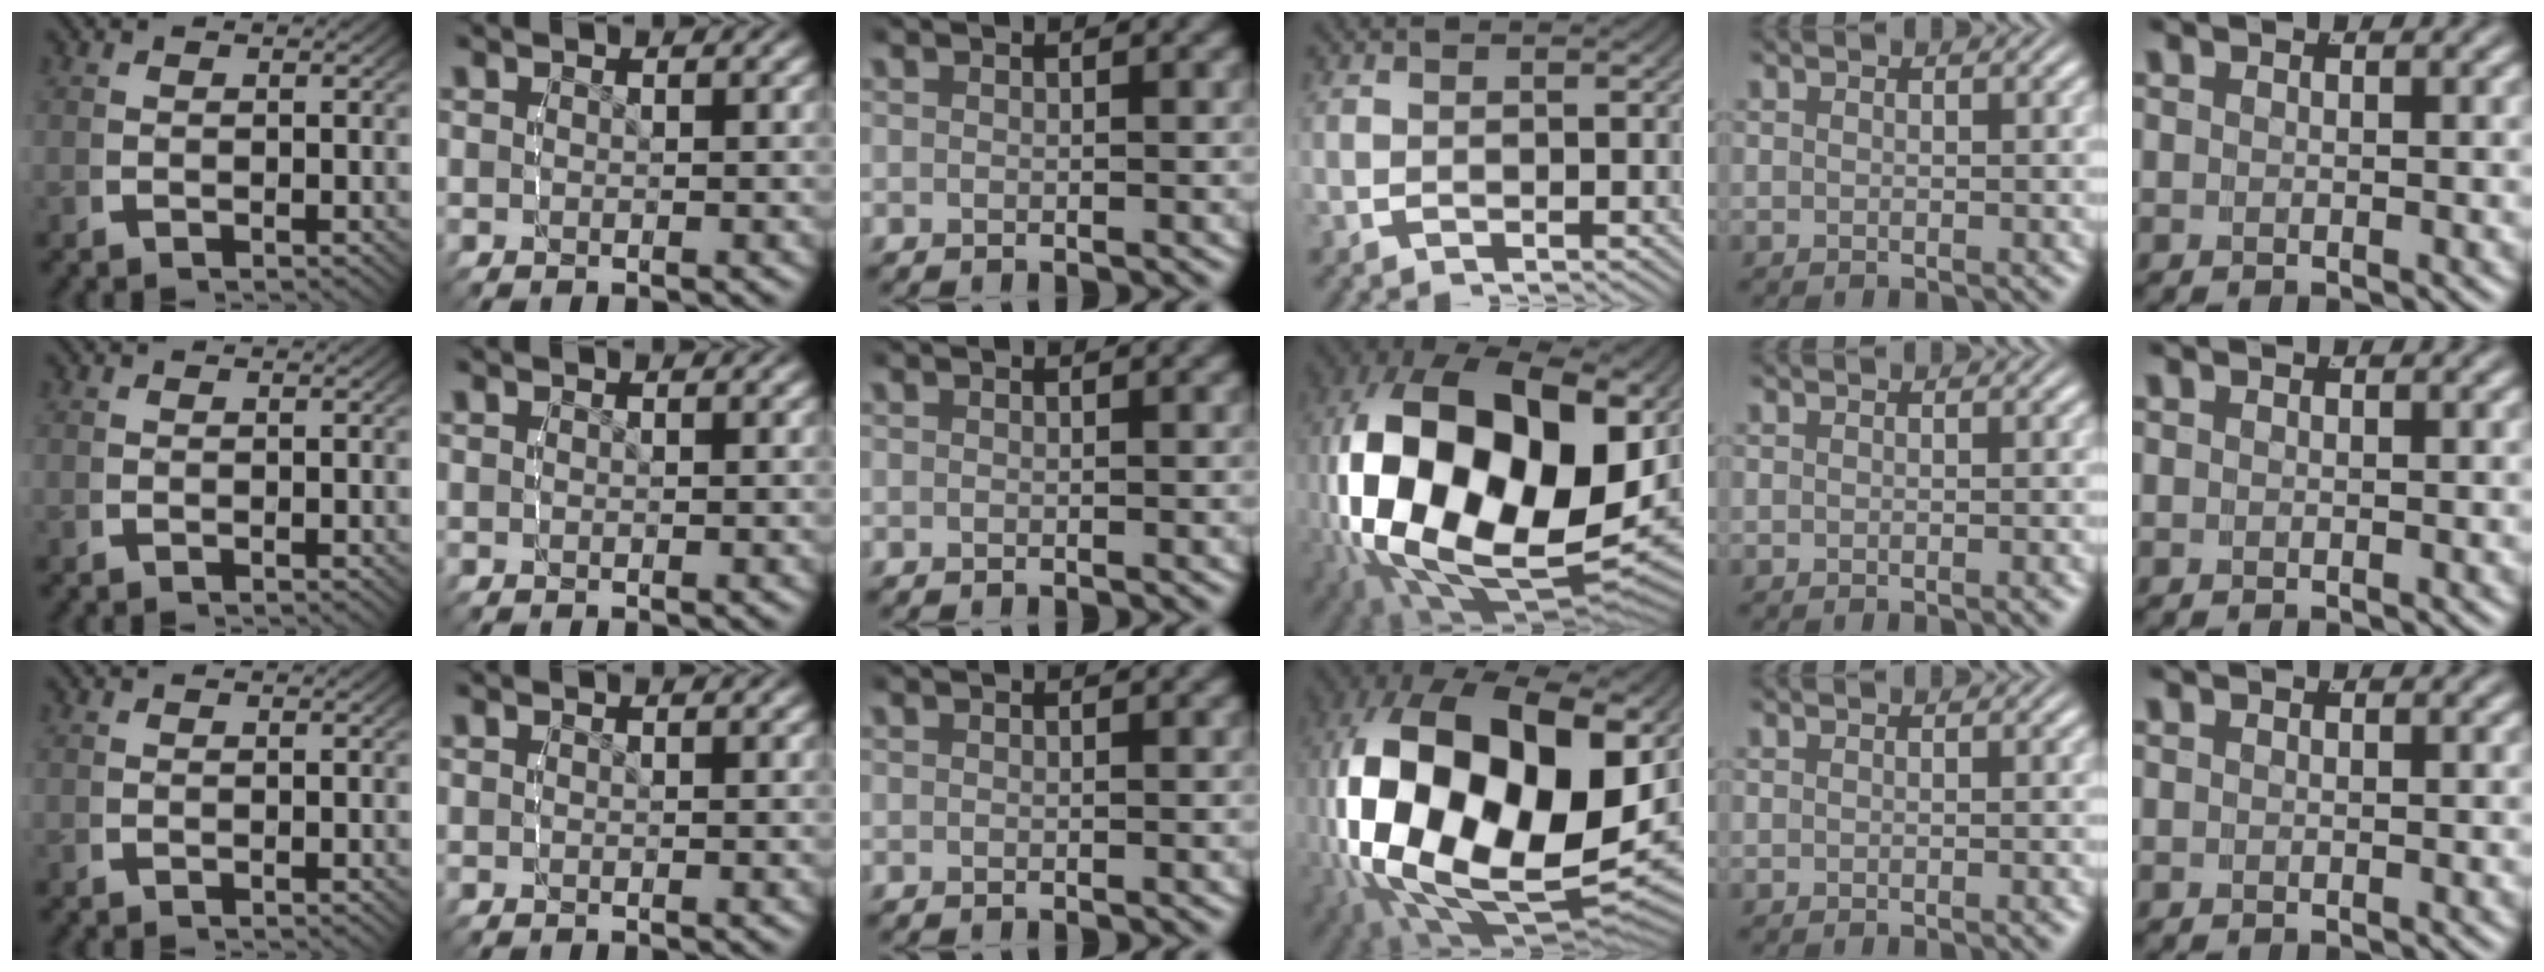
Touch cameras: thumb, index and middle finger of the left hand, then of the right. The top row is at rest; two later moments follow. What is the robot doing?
{"motion": "lift_and_place", "object": "tape"}